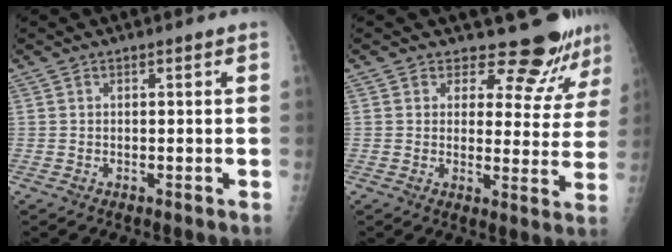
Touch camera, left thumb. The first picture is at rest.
{"total": 10.5, "force": [9.7, 3.7, 1.4], "torque": [0.025, -0.079, 0.107]}